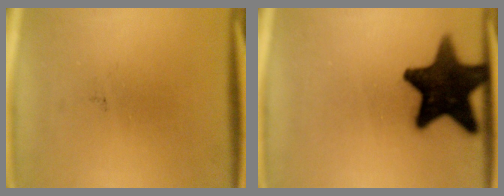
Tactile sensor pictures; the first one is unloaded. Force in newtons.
{"total": 16.2}